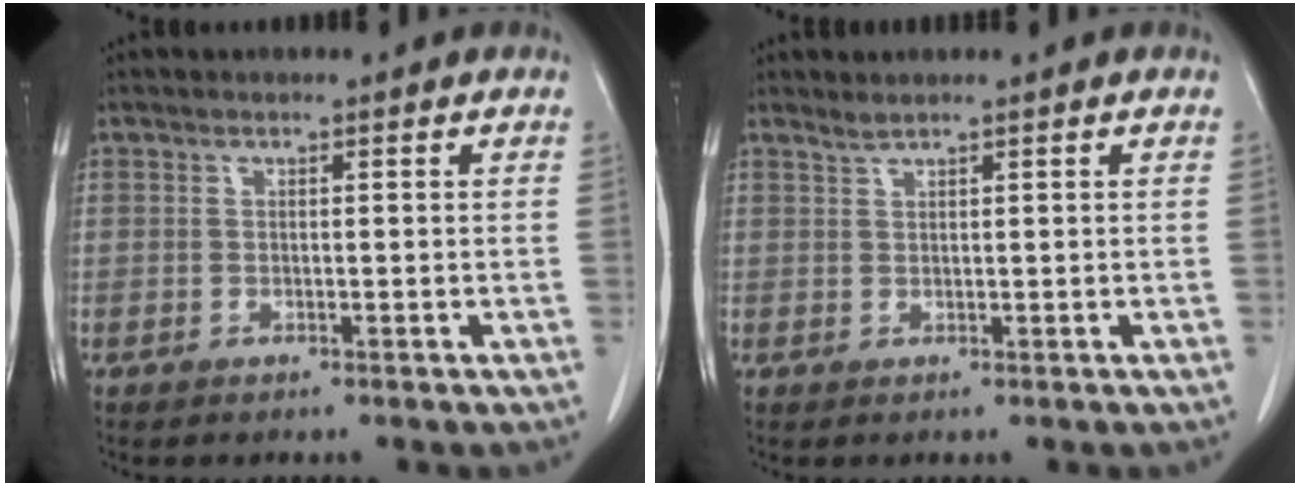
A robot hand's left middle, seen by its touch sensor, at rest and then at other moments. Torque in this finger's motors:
{"motor_torque": [0.16, -0.36, -0.04, 0.00]}